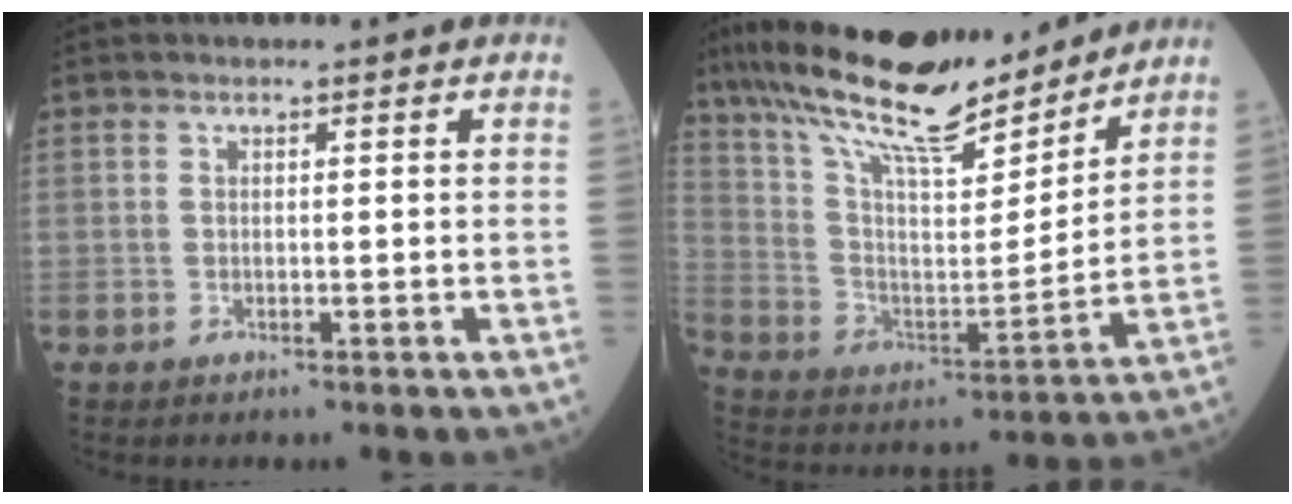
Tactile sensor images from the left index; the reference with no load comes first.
{"total": 20.0, "force": [16.7, 3.9, 10.3], "torque": [-0.190, 0.009, 0.287]}